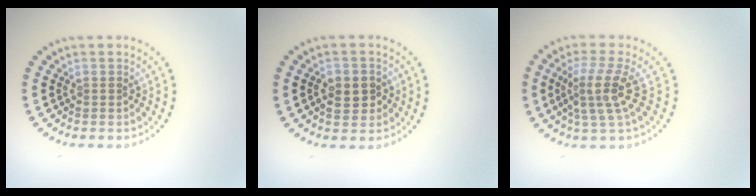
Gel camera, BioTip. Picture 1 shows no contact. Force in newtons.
{"total": 2.8, "press": 2.7, "slide": 0.5}
{"total": 3.8, "press": 2.7, "slide": 2.6}